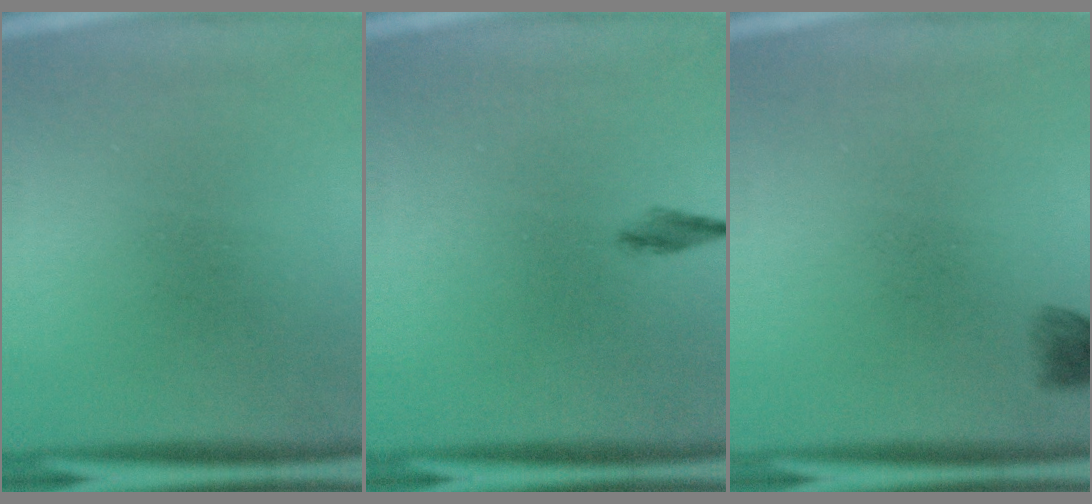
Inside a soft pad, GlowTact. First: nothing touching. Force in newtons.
{"total": 1.3}
{"total": 2.2}